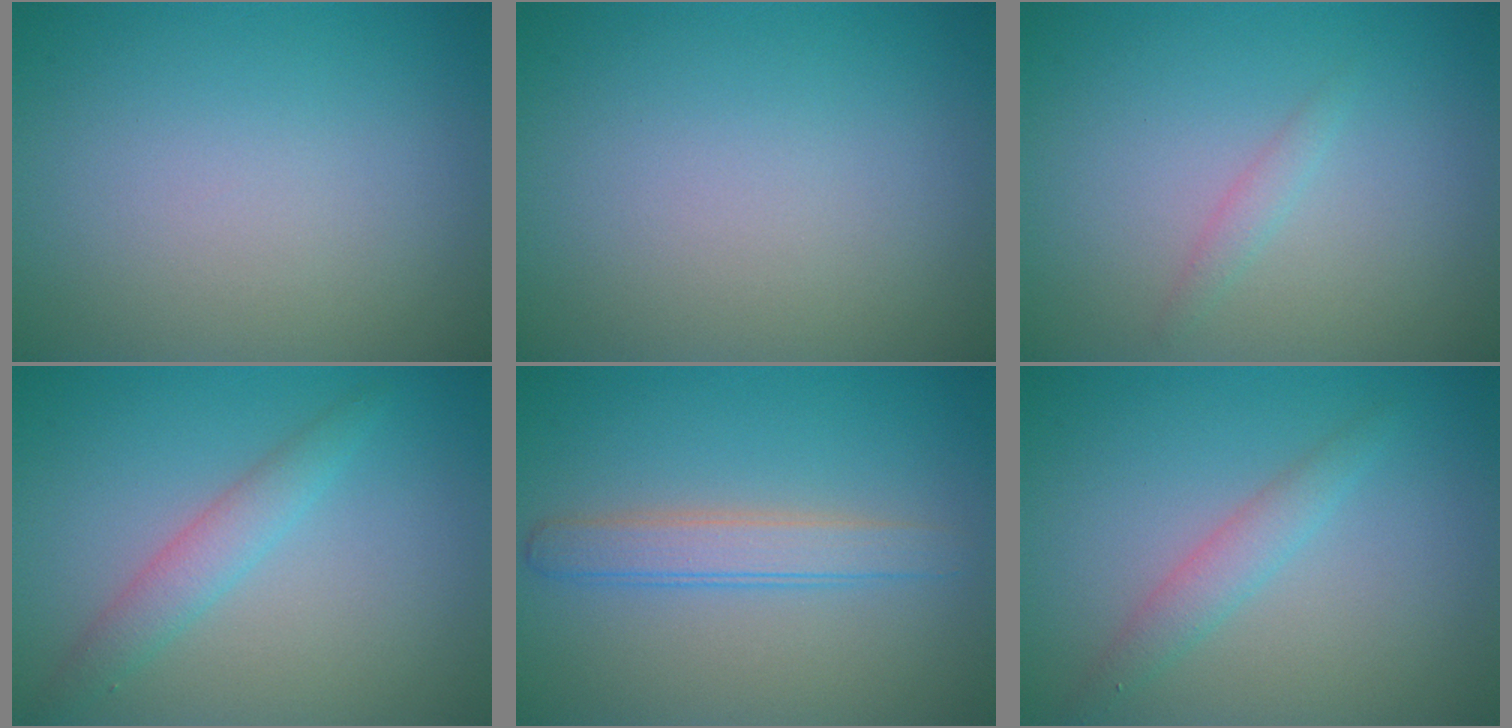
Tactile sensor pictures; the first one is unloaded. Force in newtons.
{"total": 0.0}
{"total": 1.0, "press": 0.9, "slide": 0.2}
{"total": 2.4, "press": 2.4, "slide": 0.1}
{"total": 2.7, "press": 2.7, "slide": 0.1}
{"total": 1.9, "press": 1.9, "slide": 0.1}